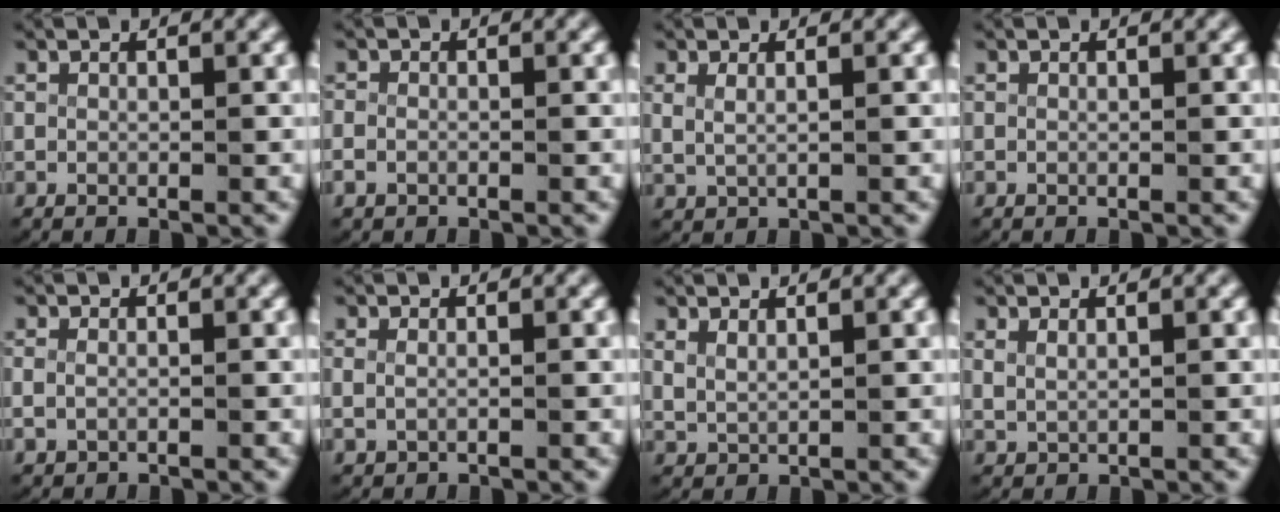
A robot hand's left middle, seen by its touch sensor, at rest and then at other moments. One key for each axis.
{"total": 1.6, "fx": -1.0, "fy": 1.2, "fz": 0.5, "tx": -0.026, "ty": -0.010, "tz": -0.013}
{"total": 1.3, "fx": 0.7, "fy": 0.5, "fz": 1.0, "tx": -0.027, "ty": -0.005, "tz": 0.021}
{"total": 0.0}
{"total": 1.5, "fx": -0.2, "fy": 1.2, "fz": 0.9, "tx": -0.035, "ty": -0.009, "tz": 0.005}
{"total": 1.3, "fx": 0.1, "fy": 0.9, "fz": 0.9, "tx": -0.031, "ty": -0.006, "tz": 0.009}
{"total": 1.5, "fx": 1.2, "fy": 0.7, "fz": 0.5, "tx": -0.018, "ty": -0.004, "tz": 0.033}
{"total": 1.0, "fx": 0.8, "fy": 0.4, "fz": 0.5, "tx": -0.015, "ty": -0.004, "tz": 0.025}